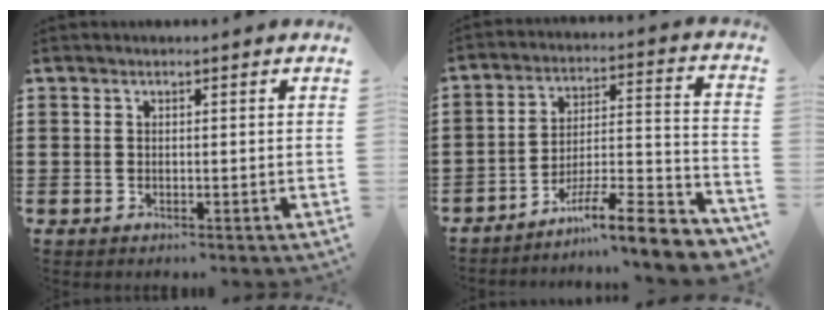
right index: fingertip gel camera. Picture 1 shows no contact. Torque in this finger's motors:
{"motor_torque": [1.63, 0.50, -0.01, 0.01]}